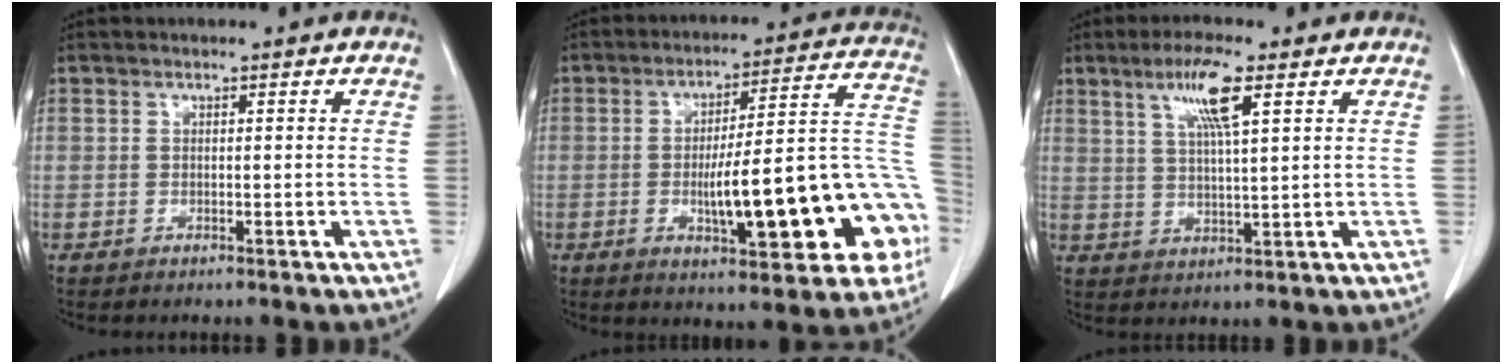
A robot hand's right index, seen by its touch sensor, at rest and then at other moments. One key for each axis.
{"total": 21.3, "fx": -5.5, "fy": 4.3, "fz": 20.1, "tx": -0.199, "ty": 0.041, "tz": -0.062}
{"total": 7.3, "fx": 3.6, "fy": 0.4, "fz": 6.4, "tx": -0.124, "ty": 0.003, "tz": 0.067}